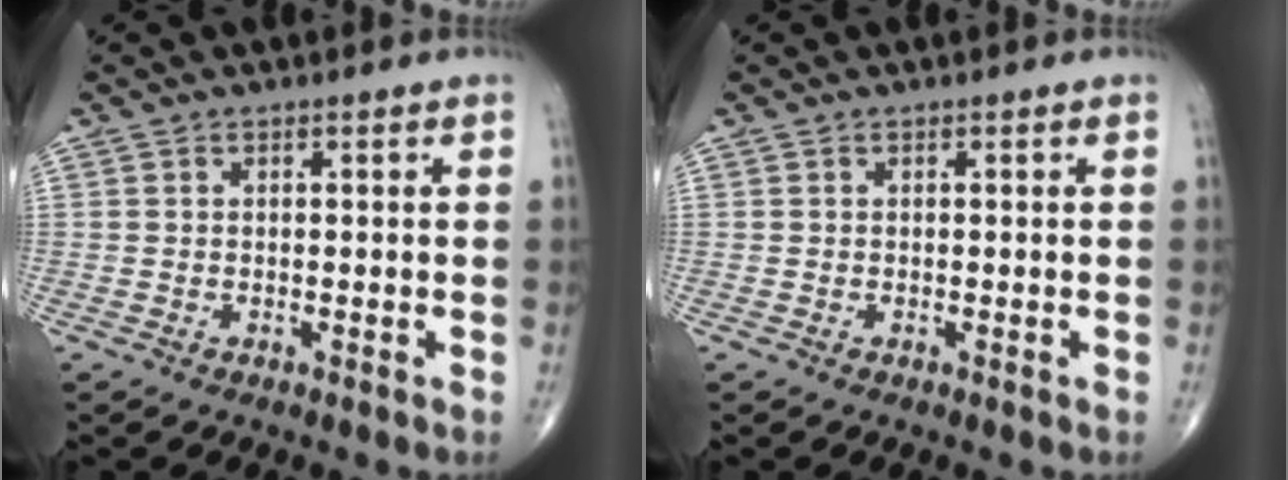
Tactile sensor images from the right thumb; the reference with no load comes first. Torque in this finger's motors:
{"motor_torque": [0.00, 0.00, 0.01, 0.01, 0.02]}